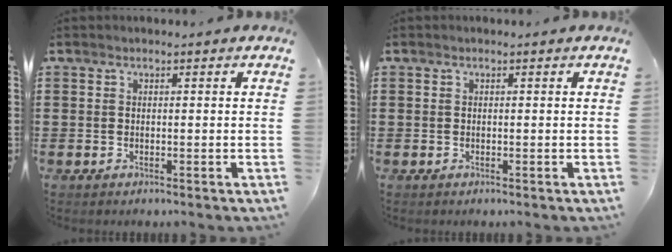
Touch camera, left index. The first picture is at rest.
{"total": 0.0}